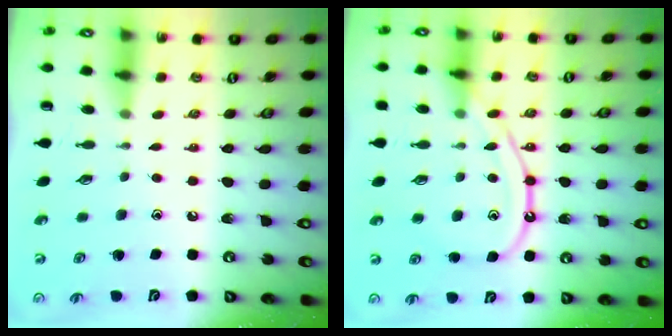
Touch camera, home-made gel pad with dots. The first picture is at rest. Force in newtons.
{"total": 10.6, "press": 10.5, "slide": 1.0}